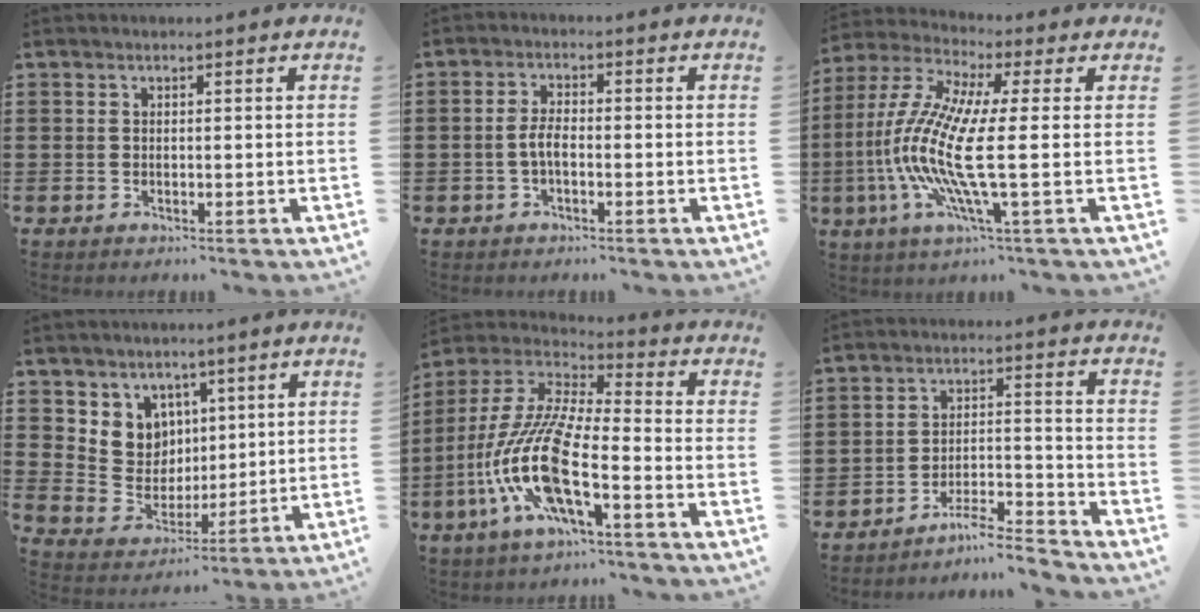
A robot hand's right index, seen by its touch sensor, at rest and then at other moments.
{"total": 3.2, "force": [-0.9, 1.1, 2.8], "torque": [-0.073, -0.004, -0.024]}
{"total": 12.4, "force": [-1.9, 1.2, 12.2], "torque": [-0.292, -0.029, -0.052]}
{"total": 7.5, "force": [3.8, 6.4, 0.8], "torque": [-0.059, -0.019, 0.078]}
{"total": 14.0, "force": [-6.7, 2.9, 11.9], "torque": [-0.284, -0.019, -0.141]}
{"total": 6.0, "force": [-5.7, 0.4, 1.9], "torque": [-0.032, 0.003, -0.112]}